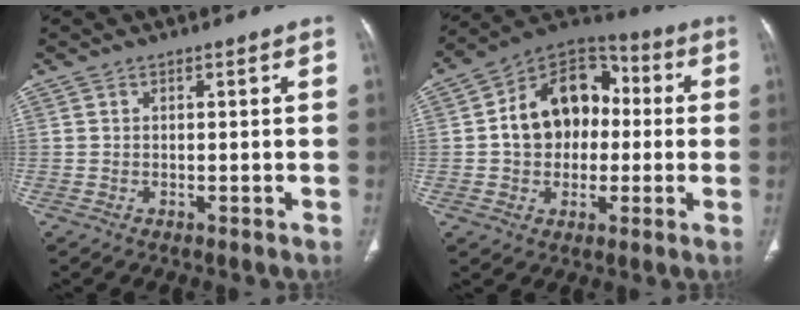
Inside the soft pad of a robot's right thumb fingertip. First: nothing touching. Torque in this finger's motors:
{"motor_torque": [0.98, 3.10, 0.36, 0.17, 0.16]}